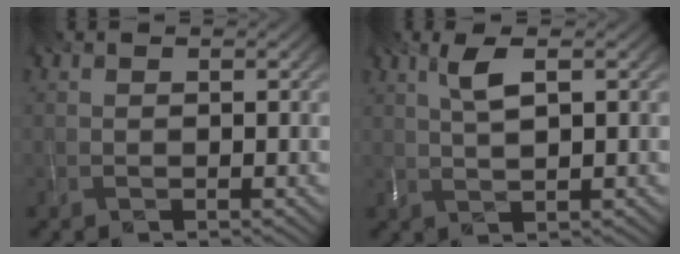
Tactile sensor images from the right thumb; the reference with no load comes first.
{"total": 3.3, "force": [1.3, 0.4, 3.0], "torque": [-0.071, 0.005, 0.030]}